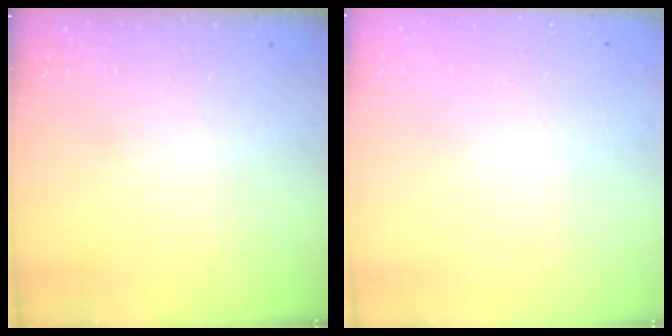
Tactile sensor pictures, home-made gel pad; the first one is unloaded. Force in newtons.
{"total": 0.0}